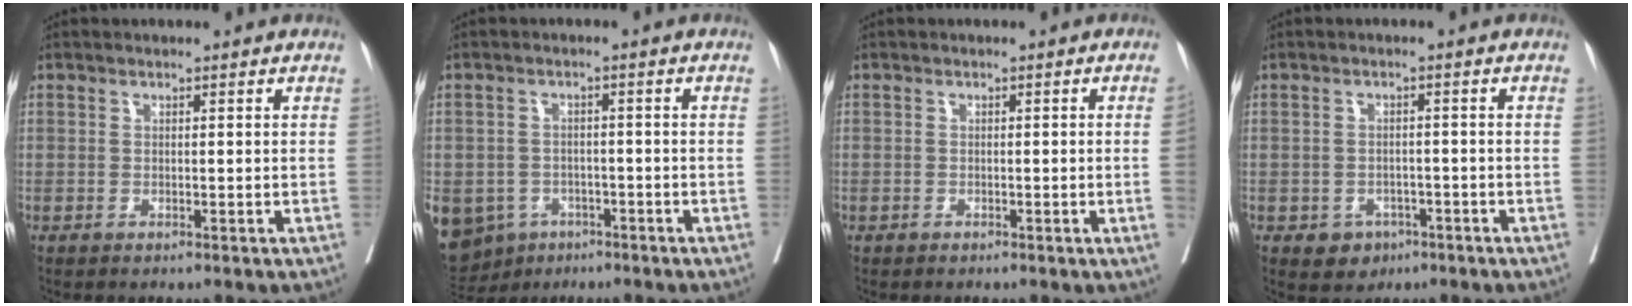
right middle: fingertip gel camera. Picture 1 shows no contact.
{"total": 13.3, "force": [-6.8, 10.5, 4.4], "torque": [-0.137, -0.004, -0.089]}
{"total": 1.1, "force": [-0.1, -0.4, 1.1], "torque": [-0.019, 0.000, -0.002]}
{"total": 3.4, "force": [-1.7, 2.7, 1.0], "torque": [-0.013, 0.006, -0.017]}